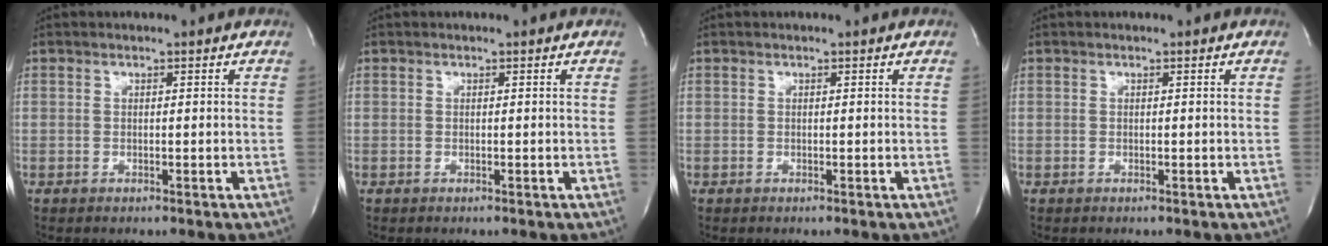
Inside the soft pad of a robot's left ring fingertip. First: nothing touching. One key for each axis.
{"total": 0.0}
{"total": 0.0}
{"total": 0.0}